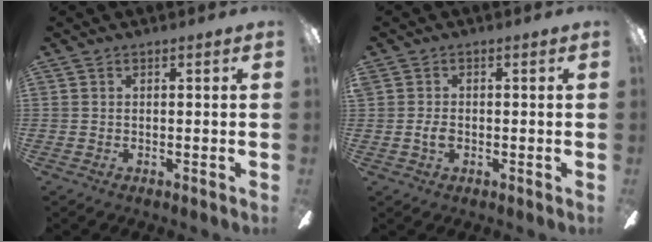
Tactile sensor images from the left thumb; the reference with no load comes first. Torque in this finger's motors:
{"motor_torque": [0.55, 0.53, 0.73, 0.30, 0.09]}